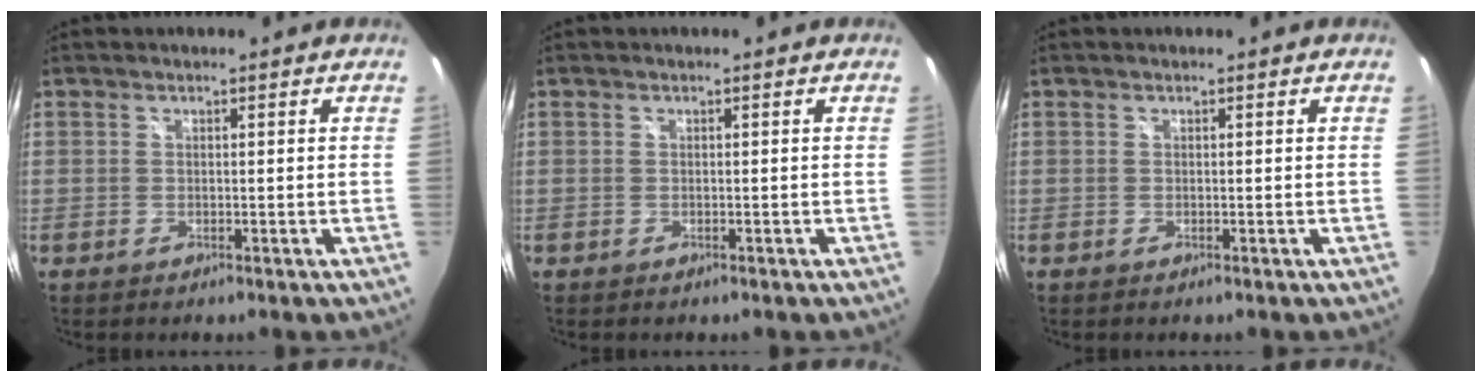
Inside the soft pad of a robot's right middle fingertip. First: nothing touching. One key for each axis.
{"total": 0.0}
{"total": 0.0}